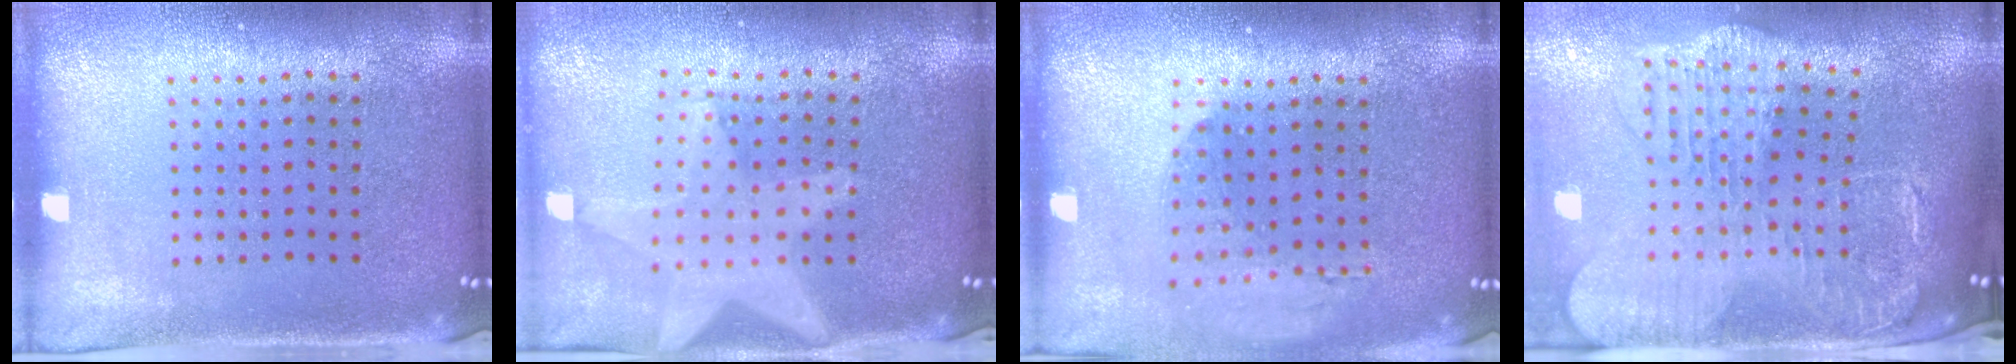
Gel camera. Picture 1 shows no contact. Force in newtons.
{"total": 1.9, "press": 1.6, "slide": 0.8}
{"total": 1.2, "press": 1.2, "slide": 0.2}
{"total": 2.9, "press": 2.4, "slide": 1.5}